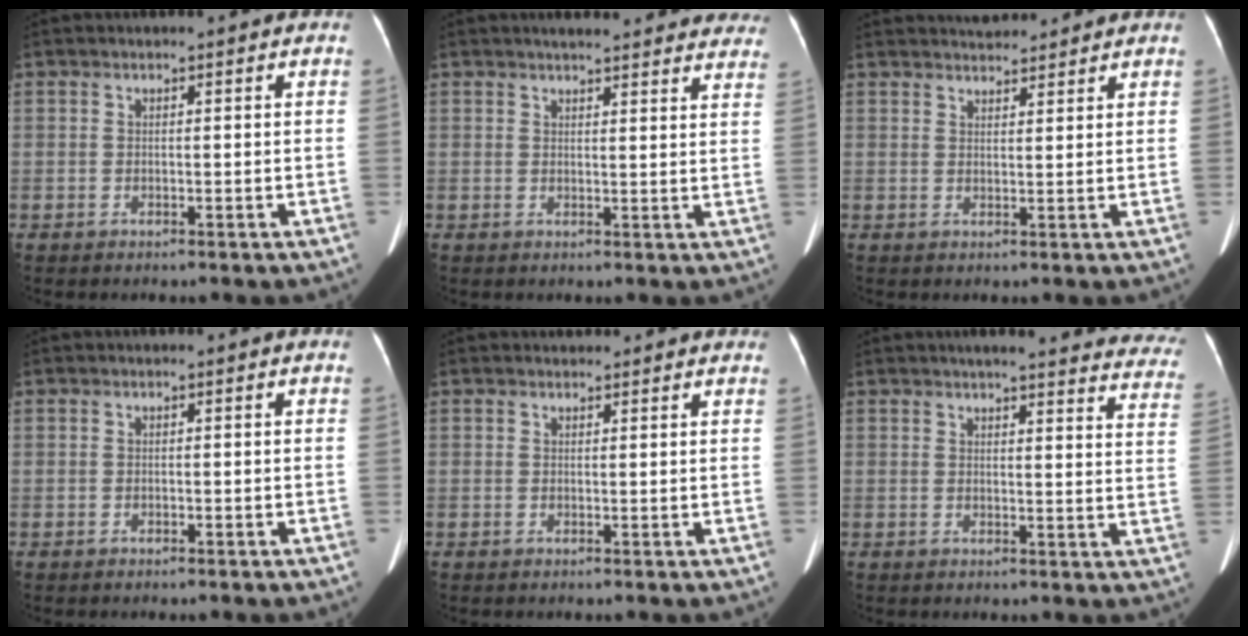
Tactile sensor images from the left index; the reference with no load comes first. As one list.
[{"total": 20.0, "force": [18.3, 3.8, 7.1], "torque": [-0.075, -0.019, 0.200]}, {"total": 5.3, "force": [5.1, 0.9, 1.1], "torque": [-0.016, 0.025, 0.070]}, {"total": 0.0}, {"total": 5.2, "force": [4.9, 1.3, 1.2], "torque": [-0.009, 0.020, 0.047]}, {"total": 23.6, "force": [21.8, 3.2, 8.5], "torque": [-0.092, -0.070, 0.227]}]